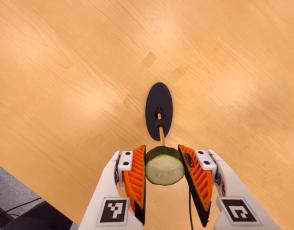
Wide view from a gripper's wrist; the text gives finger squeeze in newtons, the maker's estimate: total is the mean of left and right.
{"total": 11.3, "left": 9.7, "right": 12.9}